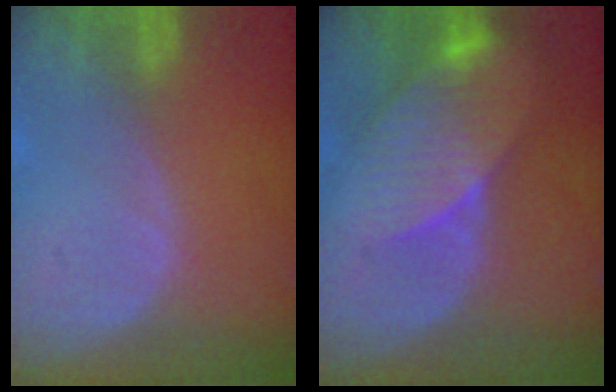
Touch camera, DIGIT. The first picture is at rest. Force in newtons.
{"total": 8.3, "press": 7.9, "slide": 2.6}